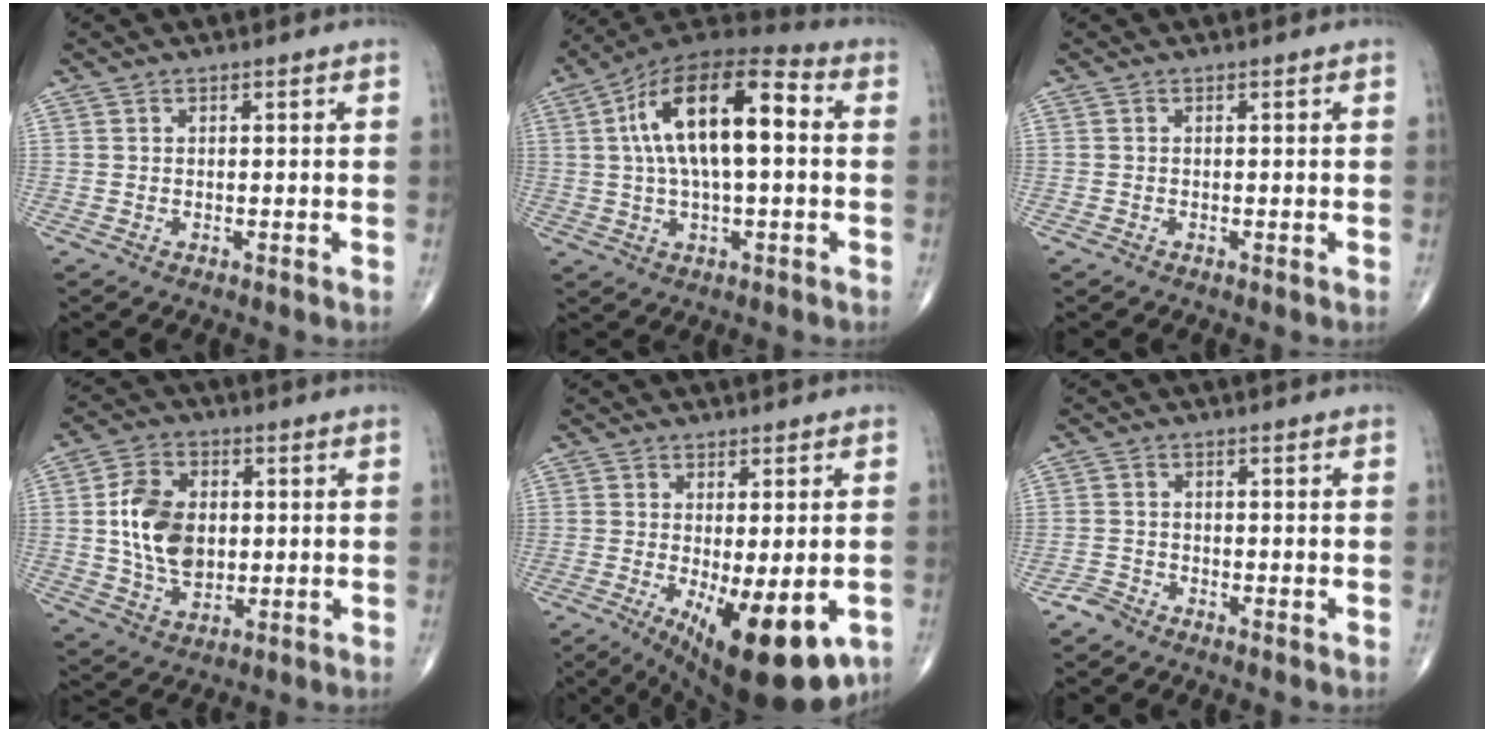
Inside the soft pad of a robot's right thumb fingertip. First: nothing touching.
{"total": 18.1, "force": [2.5, 7.6, 16.2], "torque": [-0.281, 0.040, 0.033]}
{"total": 0.0}
{"total": 12.1, "force": [0.7, 8.3, 8.9], "torque": [-0.144, 0.001, 0.015]}
{"total": 16.3, "force": [-6.1, 5.9, 14.0], "torque": [-0.179, -0.019, -0.075]}
{"total": 1.8, "force": [-1.7, 0.7, -0.1], "torque": [0.006, -0.002, -0.039]}